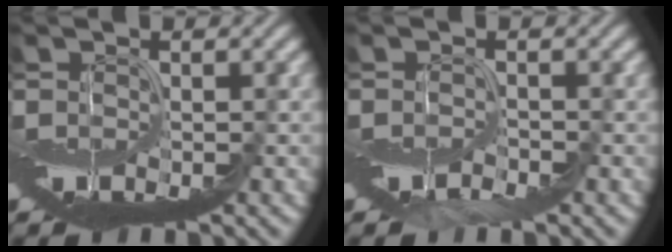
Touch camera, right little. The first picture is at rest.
{"total": 0.9, "force": [-0.6, -0.2, -0.6], "torque": [0.007, -0.002, -0.012]}